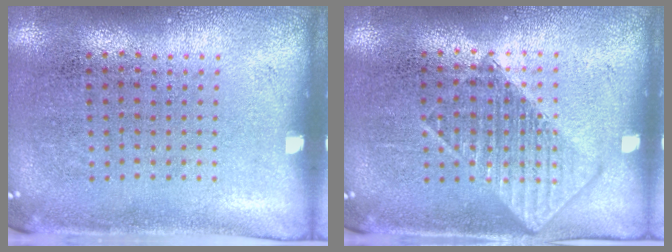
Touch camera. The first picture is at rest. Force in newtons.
{"total": 1.0, "press": 1.0, "slide": 0.1}